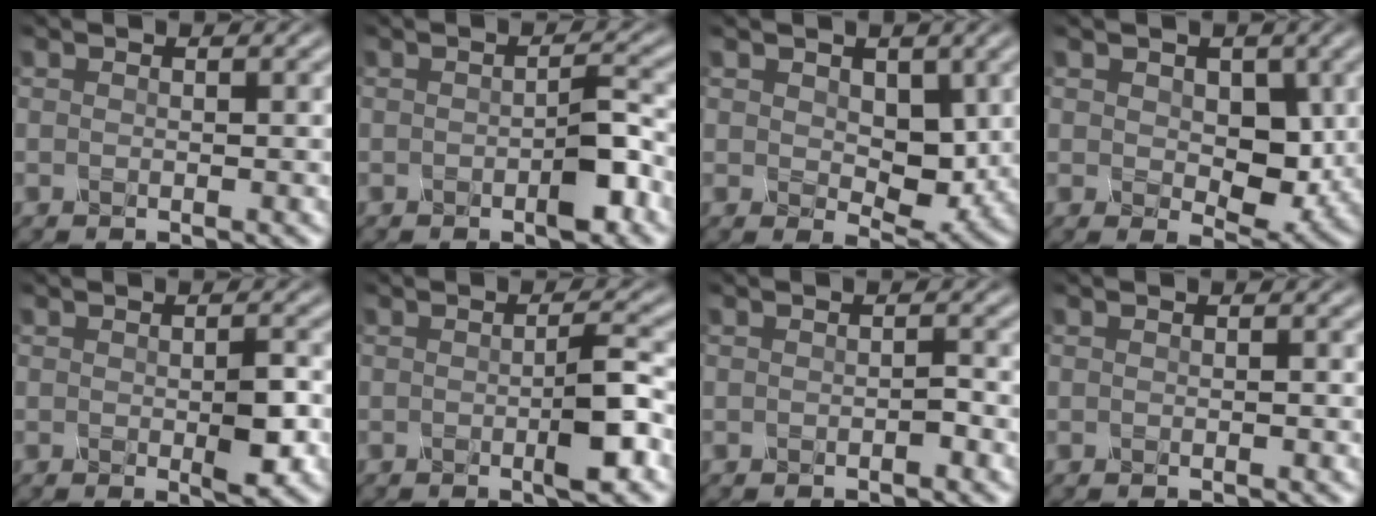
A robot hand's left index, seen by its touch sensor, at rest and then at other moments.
{"total": 2.7, "force": [-1.2, 0.6, 2.4], "torque": [-0.043, 0.006, -0.022]}
{"total": 3.8, "force": [0.6, 2.6, 2.7], "torque": [-0.049, -0.008, 0.012]}
{"total": 4.1, "force": [0.3, 2.8, 2.9], "torque": [-0.049, -0.007, 0.006]}
{"total": 2.5, "force": [-0.5, 0.6, 2.3], "torque": [-0.046, -0.002, -0.008]}
{"total": 3.2, "force": [-0.8, 0.4, 3.1], "torque": [-0.055, 0.004, -0.015]}
{"total": 0.7, "force": [-0.5, 0.0, 0.4], "torque": [-0.011, 0.005, -0.009]}
{"total": 0.7, "force": [-0.1, 0.4, 0.6], "torque": [0.002, 0.004, -0.007]}